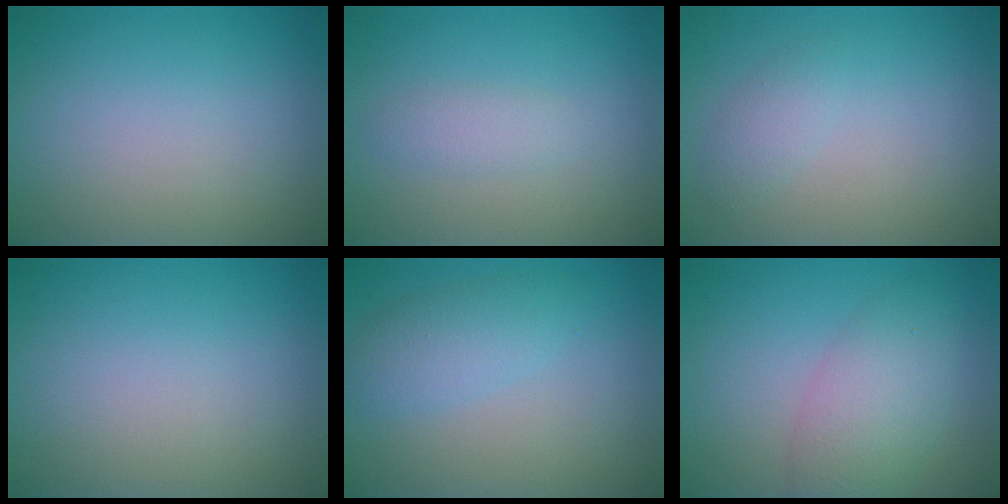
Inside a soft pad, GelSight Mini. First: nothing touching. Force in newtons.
{"total": 1.4, "press": 1.4, "slide": 0.1}
{"total": 1.4, "press": 1.4, "slide": 0.1}
{"total": 0.0}
{"total": 2.8, "press": 2.8, "slide": 0.1}
{"total": 4.5, "press": 4.5, "slide": 0.2}